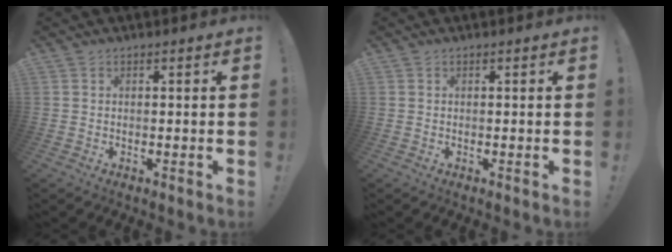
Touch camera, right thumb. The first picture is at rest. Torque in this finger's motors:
{"motor_torque": [0.00, 0.00, -0.03, 0.04, 0.00]}